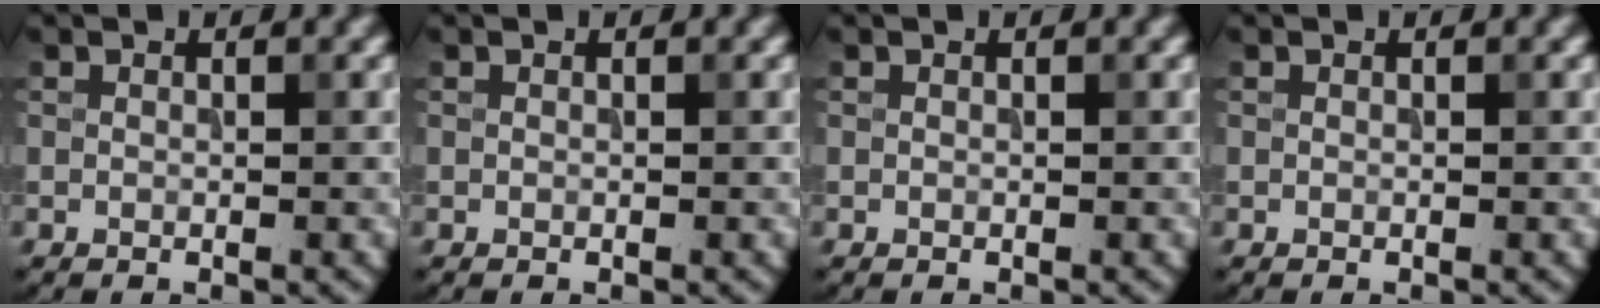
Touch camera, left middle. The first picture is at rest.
{"total": 0.0}
{"total": 0.0}
{"total": 0.0}